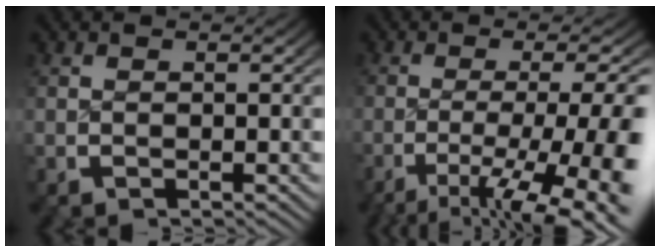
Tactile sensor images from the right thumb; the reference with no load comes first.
{"total": 10.6, "force": [-4.1, 4.5, 8.7], "torque": [-0.144, -0.029, -0.045]}